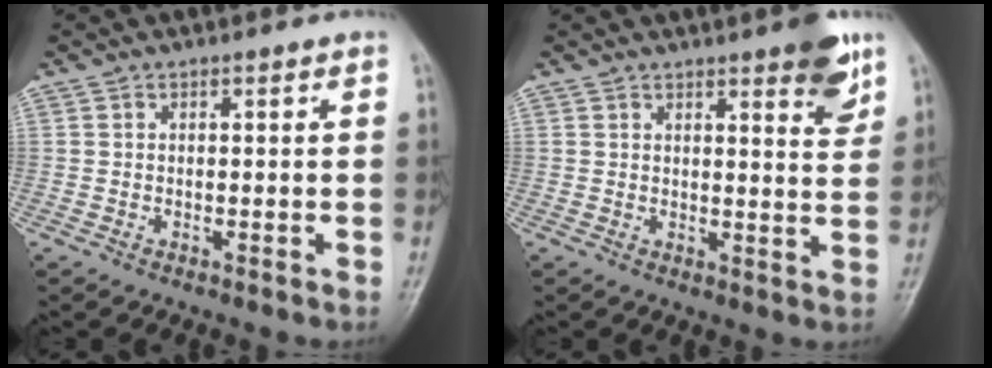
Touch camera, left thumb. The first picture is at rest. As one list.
[{"total": 7.1, "force": [4.4, 1.8, 5.3], "torque": [-0.052, -0.024, 0.052]}]